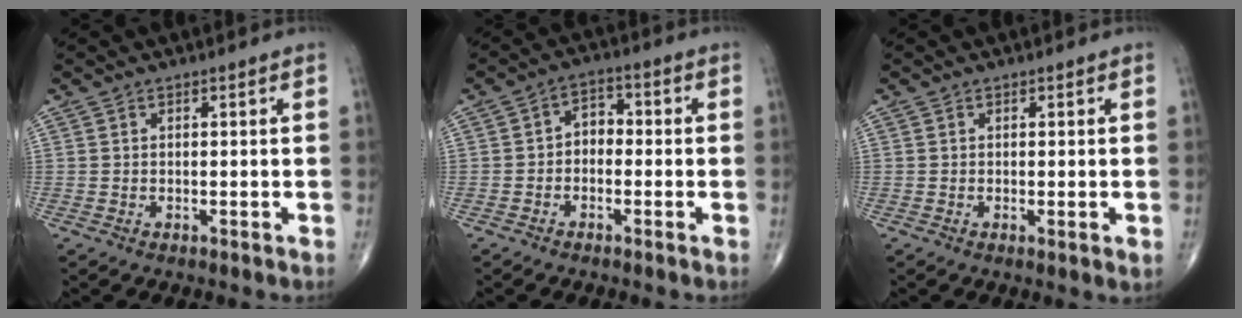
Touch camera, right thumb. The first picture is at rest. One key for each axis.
{"total": 4.2, "fx": -0.8, "fy": 3.1, "fz": 2.7, "tx": -0.025, "ty": 0.021, "tz": -0.028}
{"total": 1.8, "fx": -0.3, "fy": 0.3, "fz": 1.7, "tx": -0.030, "ty": -0.007, "tz": -0.003}